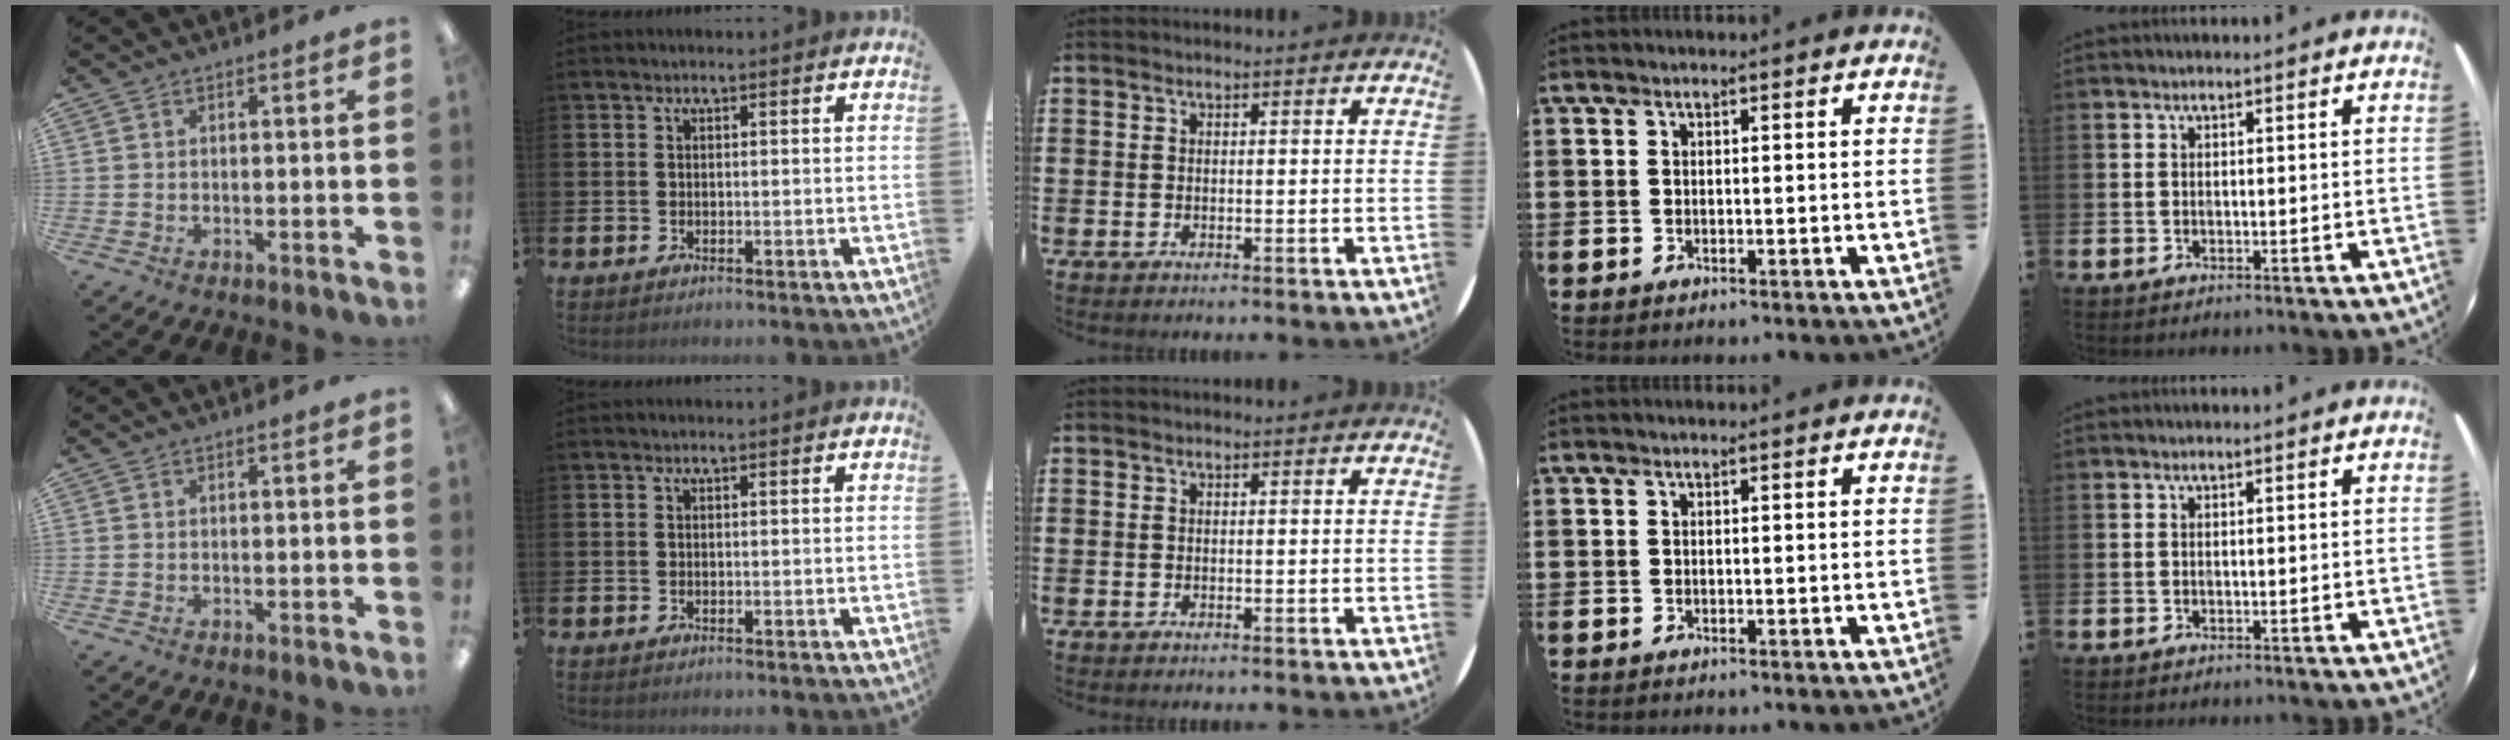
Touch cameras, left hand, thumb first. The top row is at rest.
{}